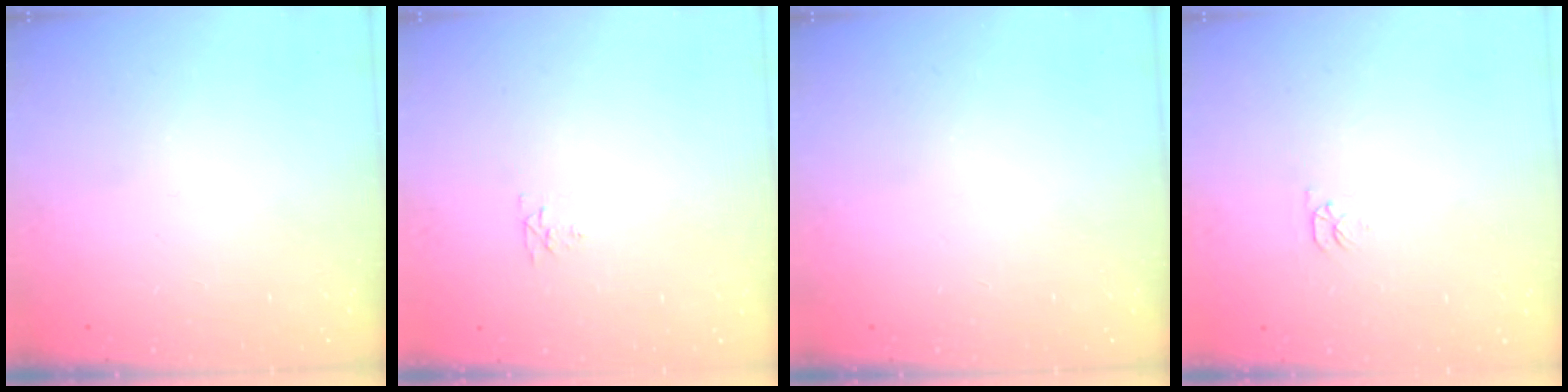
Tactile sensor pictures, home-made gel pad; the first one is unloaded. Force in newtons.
{"total": 4.7, "press": 4.6, "slide": 0.5}
{"total": 0.0}
{"total": 2.7, "press": 2.7, "slide": 0.4}